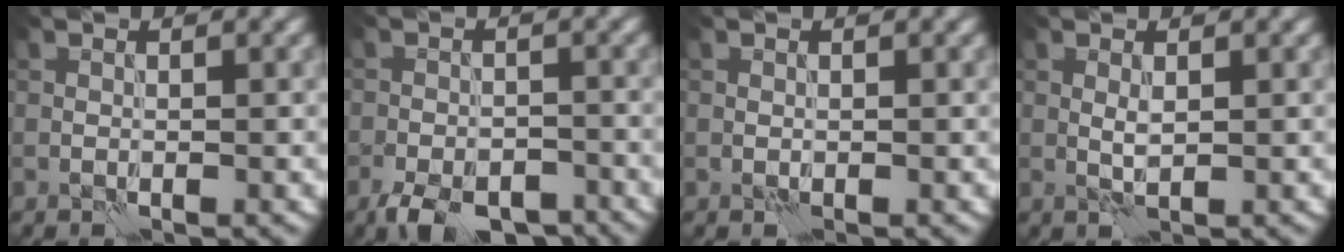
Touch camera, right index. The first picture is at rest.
{"total": 6.5, "force": [-4.8, 2.6, 3.5], "torque": [-0.048, -0.010, -0.078]}
{"total": 0.0}
{"total": 0.9, "force": [0.4, 0.1, 0.8], "torque": [-0.020, 0.002, 0.009]}